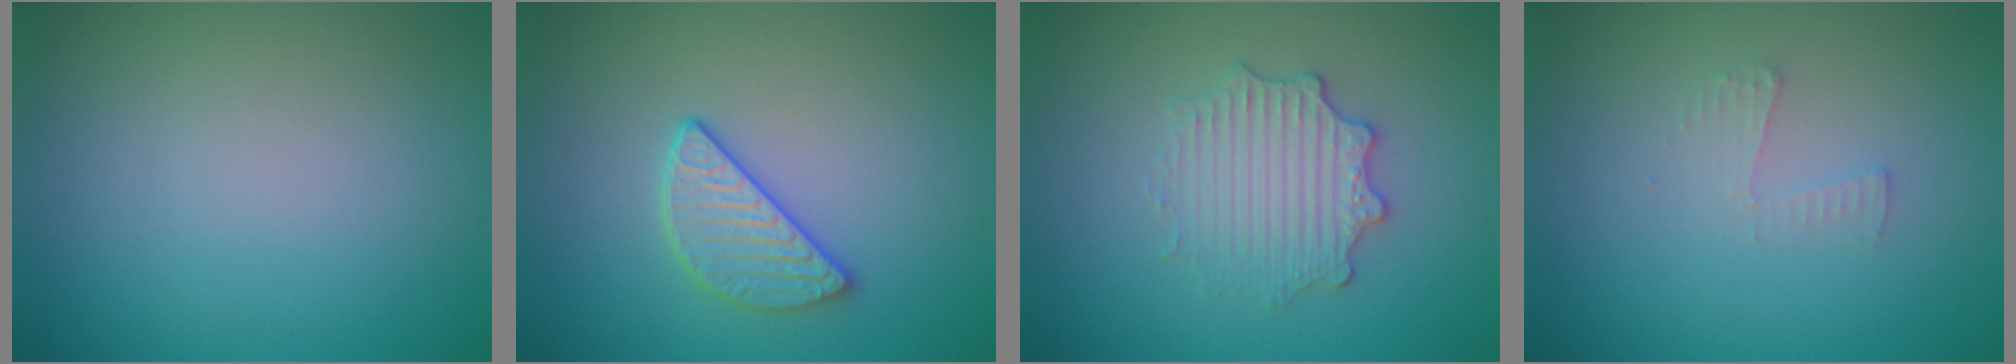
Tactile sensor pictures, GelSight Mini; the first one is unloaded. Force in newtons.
{"total": 2.9, "press": 2.6, "slide": 1.3}
{"total": 3.1, "press": 2.9, "slide": 1.0}
{"total": 1.0, "press": 1.0, "slide": 0.0}